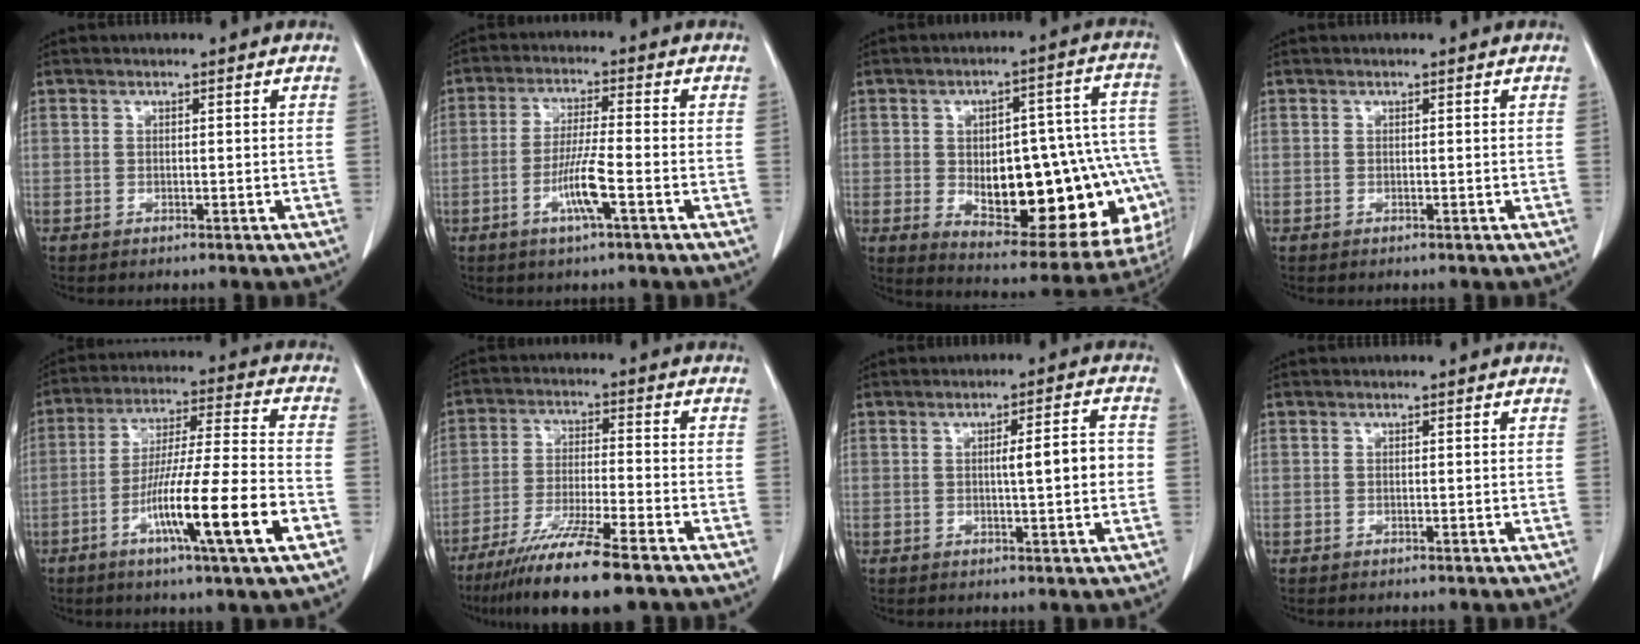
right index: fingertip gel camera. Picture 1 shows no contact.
{"total": 6.6, "force": [-2.6, -0.2, 6.1], "torque": [-0.120, -0.007, -0.050]}
{"total": 27.0, "force": [-5.0, 10.8, 24.2], "torque": [-0.252, 0.029, -0.040]}
{"total": 0.0}
{"total": 17.8, "force": [-7.2, -0.1, 16.2], "torque": [-0.283, -0.017, -0.123]}
{"total": 12.6, "force": [-9.1, 0.3, 8.8], "torque": [-0.156, -0.037, -0.155]}
{"total": 5.9, "force": [0.0, 0.4, 5.8], "torque": [-0.086, 0.006, 0.000]}
{"total": 0.0}